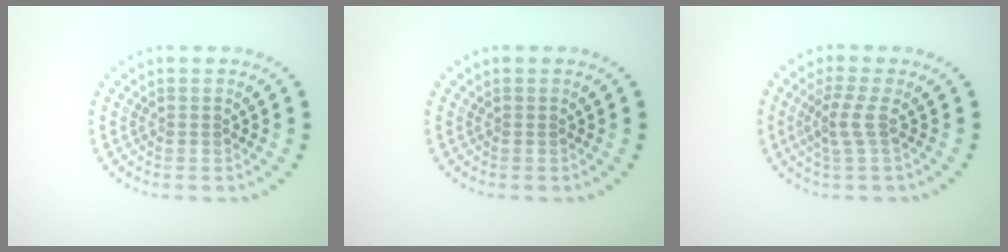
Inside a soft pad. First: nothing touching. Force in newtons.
{"total": 0.0}
{"total": 2.2, "press": 1.5, "slide": 1.6}